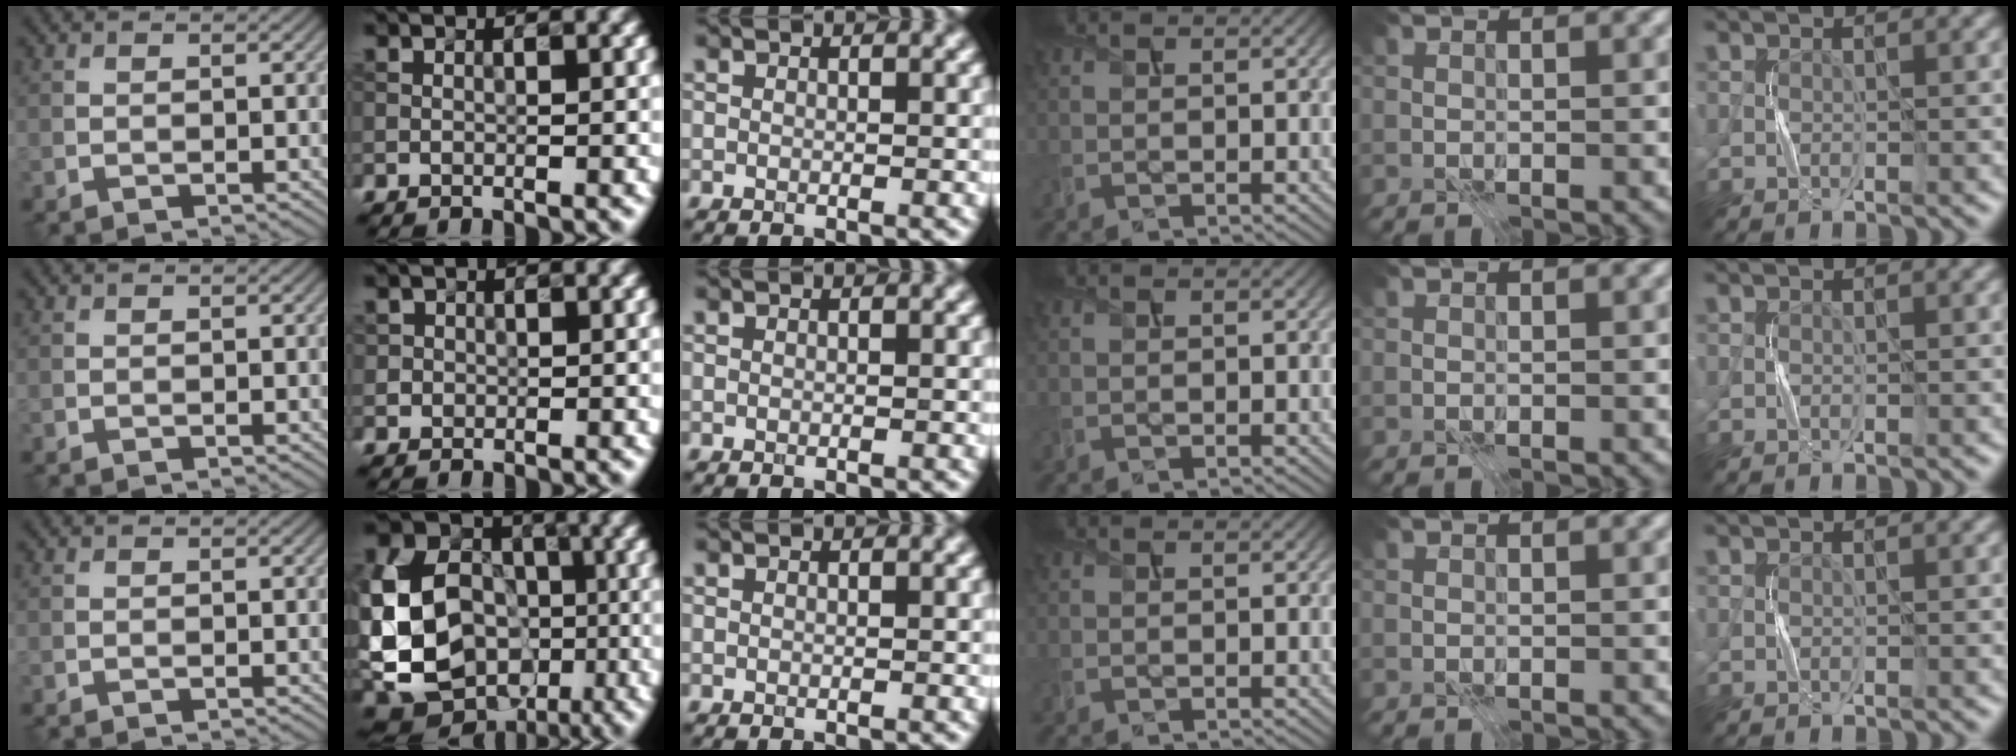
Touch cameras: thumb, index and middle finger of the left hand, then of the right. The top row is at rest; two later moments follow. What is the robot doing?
{"motion": "press", "object": "calculator"}